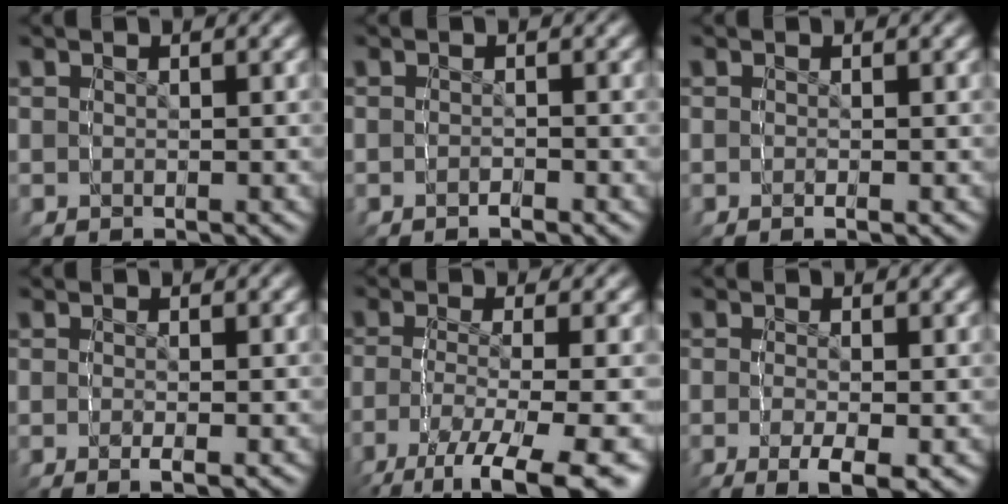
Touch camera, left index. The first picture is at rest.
{"total": 1.8, "force": [-1.2, -1.2, -0.7], "torque": [-0.001, -0.003, -0.014]}
{"total": 1.1, "force": [-0.2, -1.0, -0.2], "torque": [0.002, 0.005, -0.004]}
{"total": 1.7, "force": [0.3, -1.6, -0.6], "torque": [0.014, 0.009, 0.002]}
{"total": 2.8, "force": [-2.1, 0.2, 1.8], "torque": [-0.049, -0.009, -0.023]}
{"total": 1.4, "force": [0.0, -1.4, 0.1], "torque": [0.013, 0.008, -0.002]}